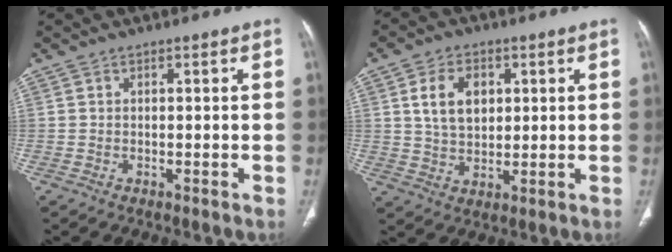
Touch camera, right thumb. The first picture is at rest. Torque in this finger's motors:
{"motor_torque": [1.16, 1.09, 0.49, -0.23, 0.07]}